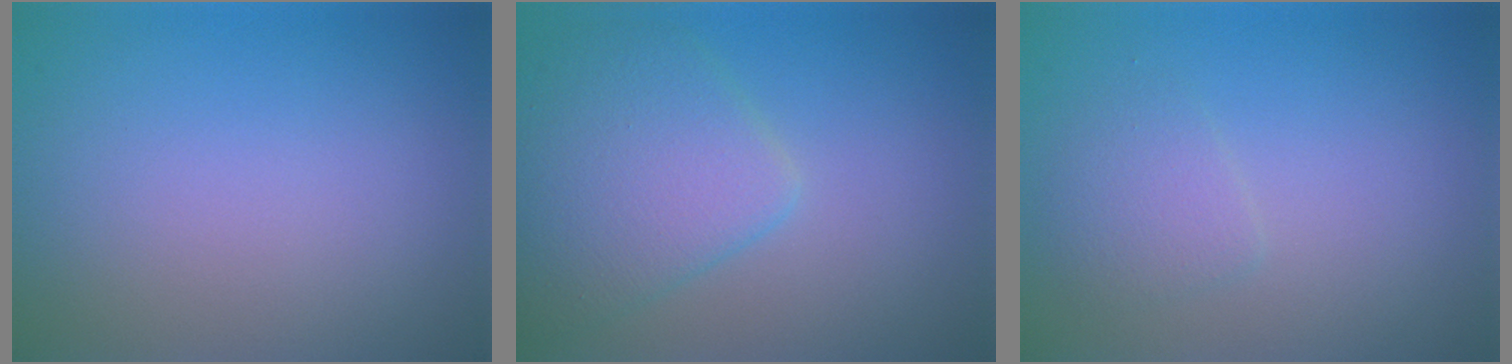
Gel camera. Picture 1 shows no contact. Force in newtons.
{"total": 5.7, "press": 5.7, "slide": 0.2}
{"total": 1.8, "press": 1.8, "slide": 0.1}